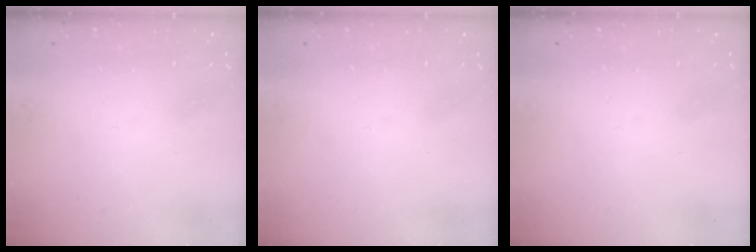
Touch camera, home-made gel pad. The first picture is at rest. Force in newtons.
{"total": 0.0}
{"total": 0.0}